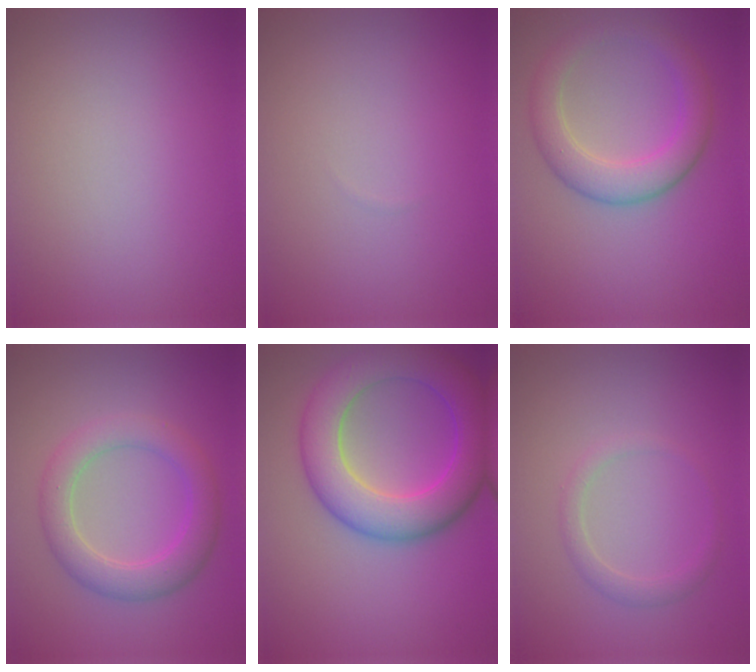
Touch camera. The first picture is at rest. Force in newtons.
{"total": 0.0}
{"total": 4.7, "press": 4.7, "slide": 0.1}
{"total": 4.3, "press": 4.3, "slide": 0.1}
{"total": 8.2, "press": 8.2, "slide": 0.3}
{"total": 1.5, "press": 1.5, "slide": 0.1}